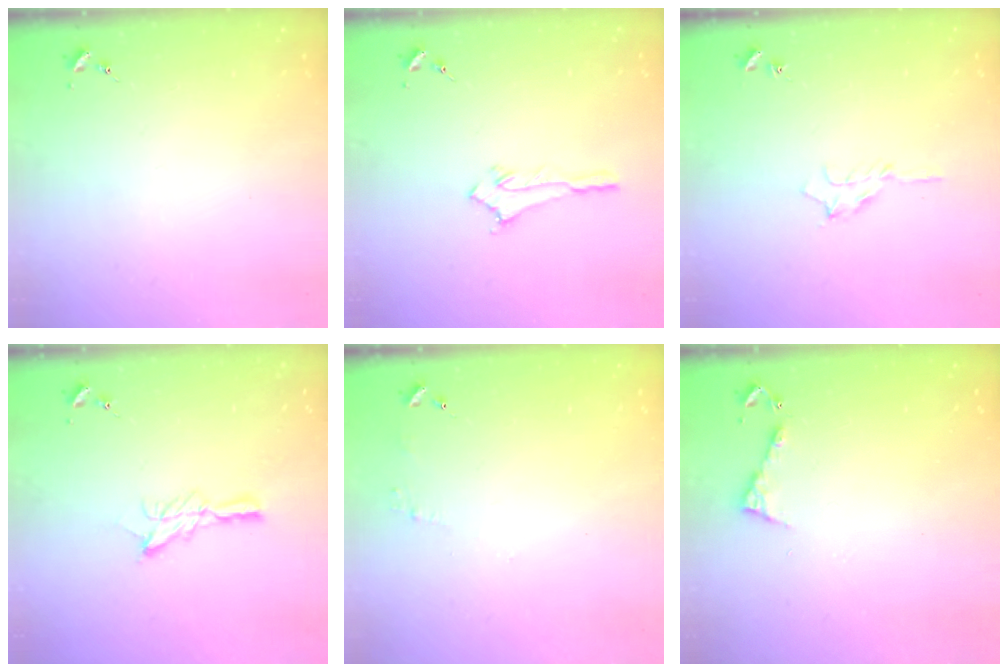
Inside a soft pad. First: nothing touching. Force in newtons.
{"total": 2.8, "press": 2.8, "slide": 0.3}
{"total": 6.3, "press": 6.3, "slide": 0.7}
{"total": 7.6, "press": 7.6, "slide": 0.1}
{"total": 4.8, "press": 4.8, "slide": 0.4}
{"total": 4.9, "press": 4.8, "slide": 0.5}